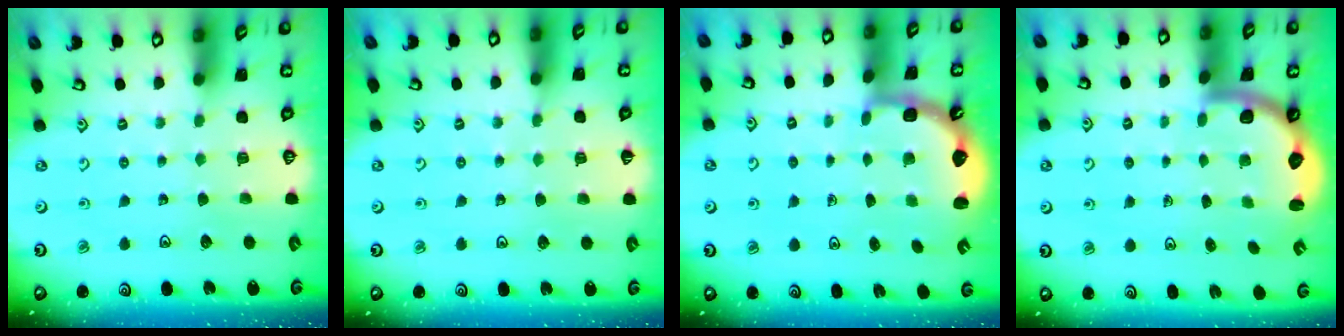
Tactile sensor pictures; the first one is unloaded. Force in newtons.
{"total": 2.8, "press": 2.7, "slide": 0.5}
{"total": 2.6, "press": 2.3, "slide": 1.3}
{"total": 2.6, "press": 2.3, "slide": 1.2}